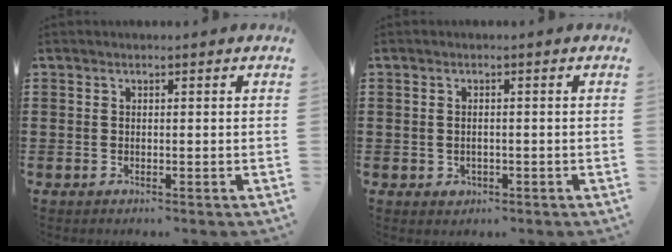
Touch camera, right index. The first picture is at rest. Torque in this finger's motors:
{"motor_torque": [1.30, 0.81, 0.04, 0.00]}